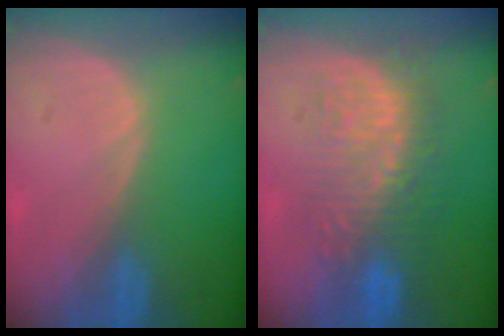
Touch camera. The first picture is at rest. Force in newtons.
{"total": 8.9, "press": 8.7, "slide": 1.4}